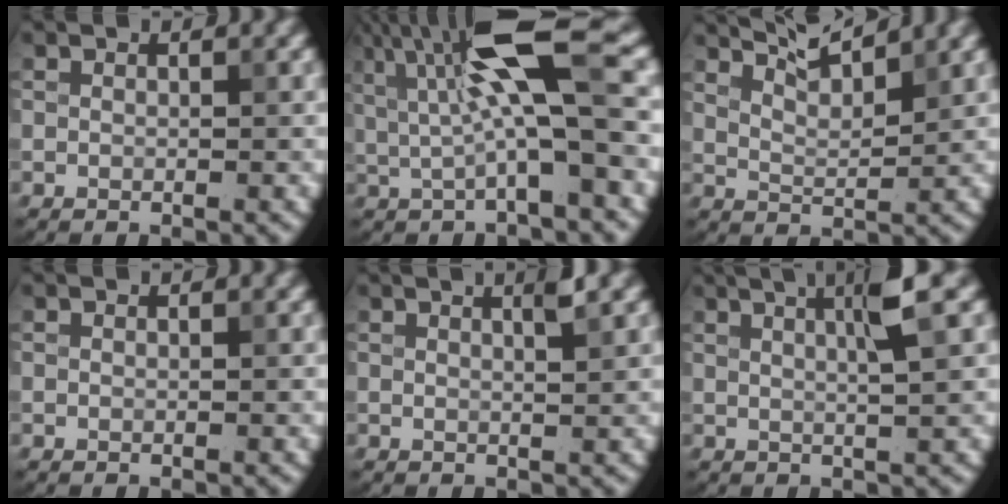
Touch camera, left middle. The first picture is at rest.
{"total": 9.1, "force": [1.5, 2.1, 8.7], "torque": [-0.153, 0.003, 0.024]}
{"total": 3.8, "force": [3.2, 0.6, 2.1], "torque": [-0.039, 0.005, 0.048]}
{"total": 0.0}
{"total": 1.2, "force": [0.4, 0.2, 1.2], "torque": [-0.005, 0.004, 0.002]}
{"total": 3.6, "force": [1.1, 0.5, 3.4], "torque": [-0.048, 0.009, 0.017]}